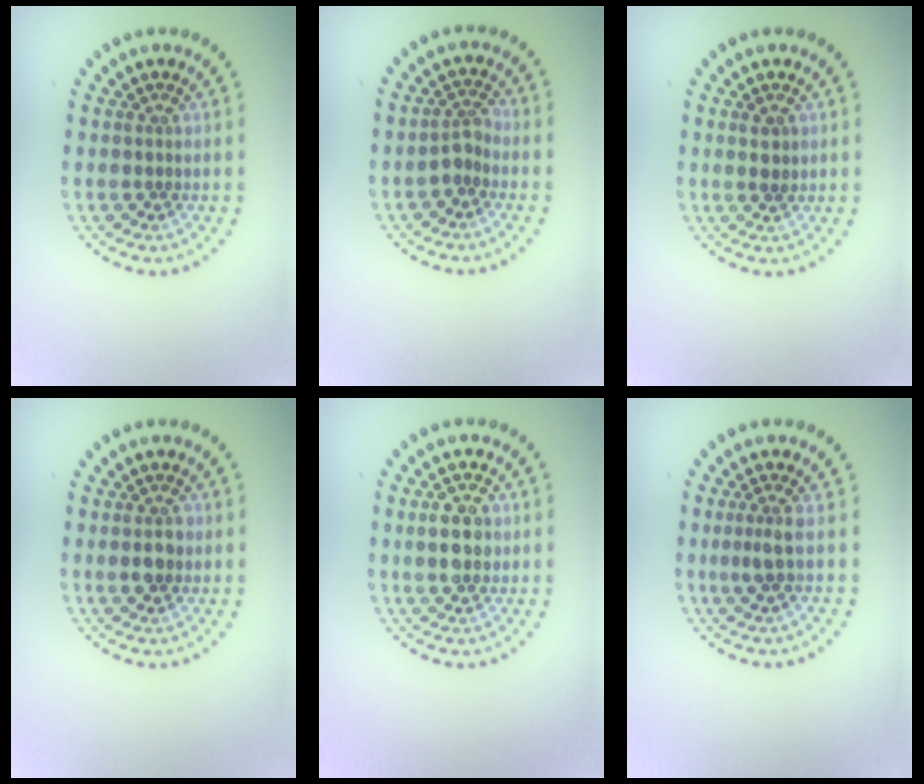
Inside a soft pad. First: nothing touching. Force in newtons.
{"total": 1.7, "press": 1.4, "slide": 1.0}
{"total": 1.3, "press": 1.2, "slide": 0.5}
{"total": 1.9, "press": 1.9, "slide": 0.1}
{"total": 3.6, "press": 3.6, "slide": 0.1}
{"total": 1.7, "press": 1.4, "slide": 1.1}